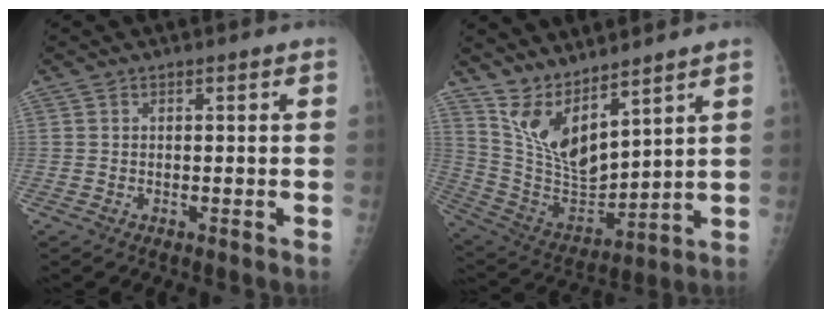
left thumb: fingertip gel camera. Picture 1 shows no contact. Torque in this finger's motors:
{"motor_torque": [1.28, -0.18, 0.91, -0.92, 0.16]}